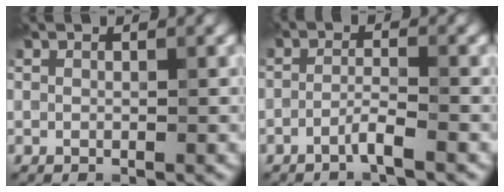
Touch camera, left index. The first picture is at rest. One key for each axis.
{"total": 1.8, "fx": -1.3, "fy": 0.0, "fz": 1.3, "tx": -0.025, "ty": 0.006, "tz": -0.031}